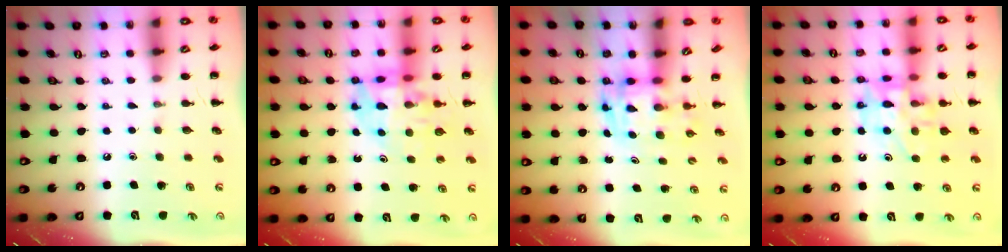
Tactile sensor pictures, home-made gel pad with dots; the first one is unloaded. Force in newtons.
{"total": 11.9, "press": 11.4, "slide": 3.3}
{"total": 3.5, "press": 3.5, "slide": 0.7}
{"total": 14.2, "press": 13.8, "slide": 3.0}